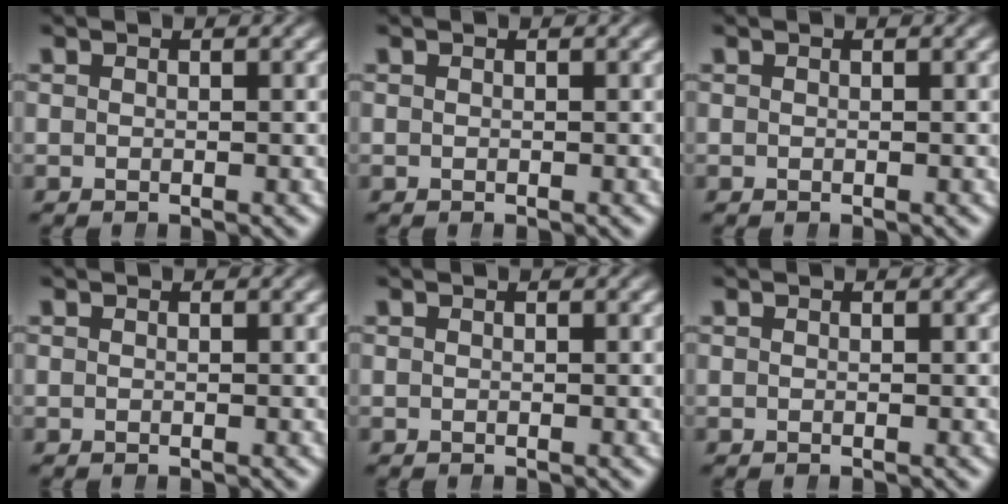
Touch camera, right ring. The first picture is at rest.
{"total": 0.0}
{"total": 0.0}
{"total": 0.0}
{"total": 0.0}
{"total": 0.0}